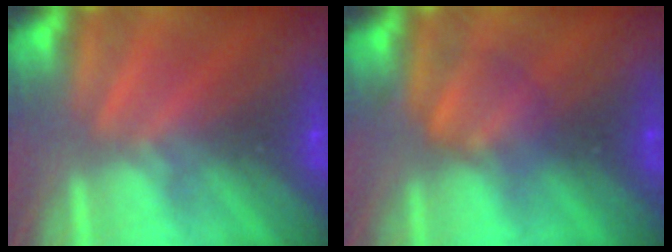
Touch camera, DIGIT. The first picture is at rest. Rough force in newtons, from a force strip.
{"total": 2.5}